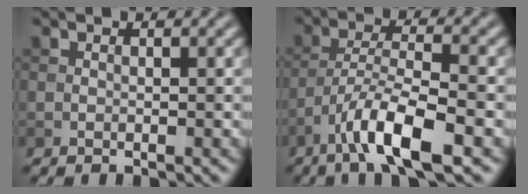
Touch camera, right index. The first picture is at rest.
{"total": 7.3, "force": [-4.2, 1.8, 5.7], "torque": [-0.102, 0.005, -0.081]}